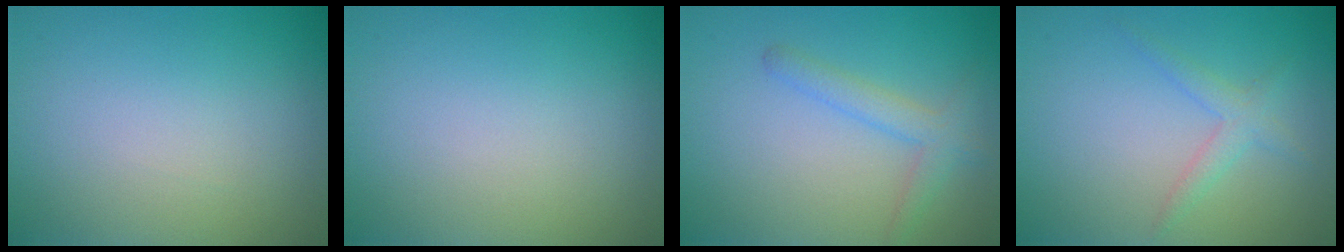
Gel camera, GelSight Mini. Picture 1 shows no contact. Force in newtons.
{"total": 0.0}
{"total": 2.4, "press": 2.4, "slide": 0.1}
{"total": 1.8, "press": 1.8, "slide": 0.1}